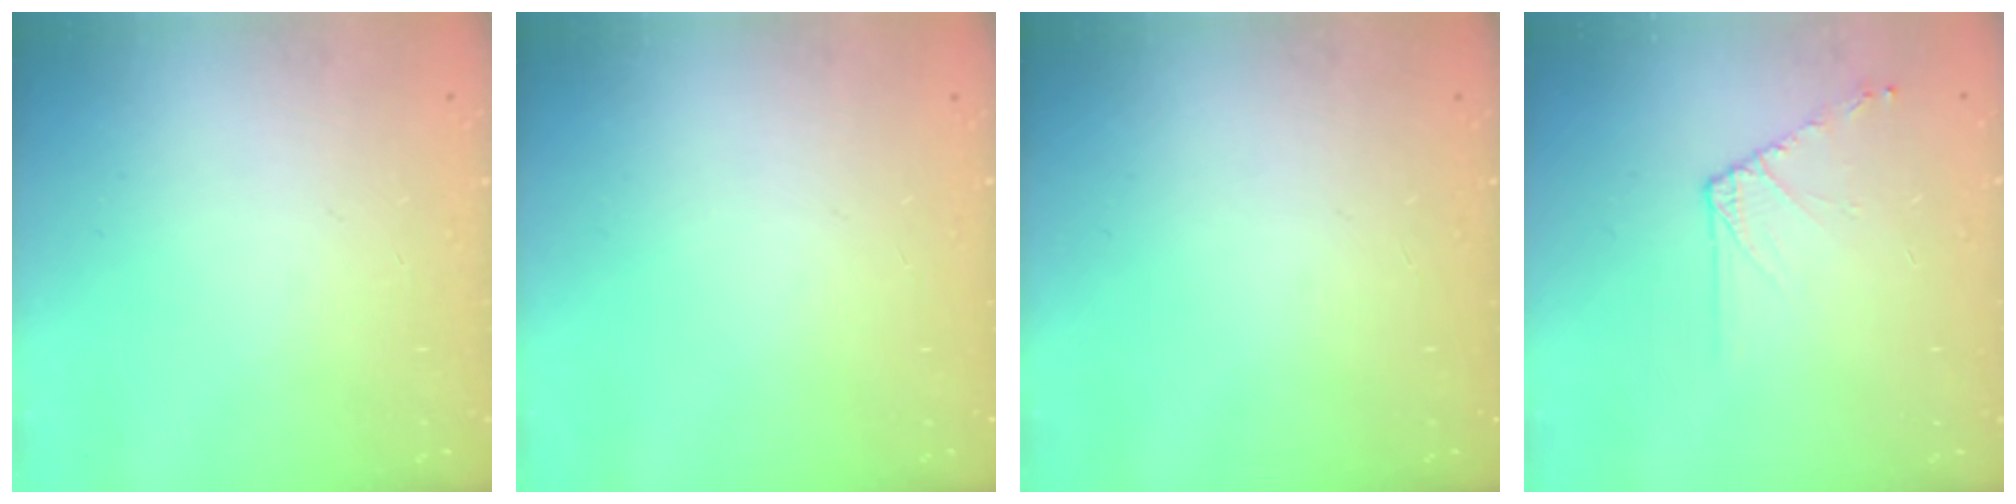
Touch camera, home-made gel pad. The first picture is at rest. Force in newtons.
{"total": 0.0}
{"total": 0.0}
{"total": 6.5, "press": 6.4, "slide": 1.1}